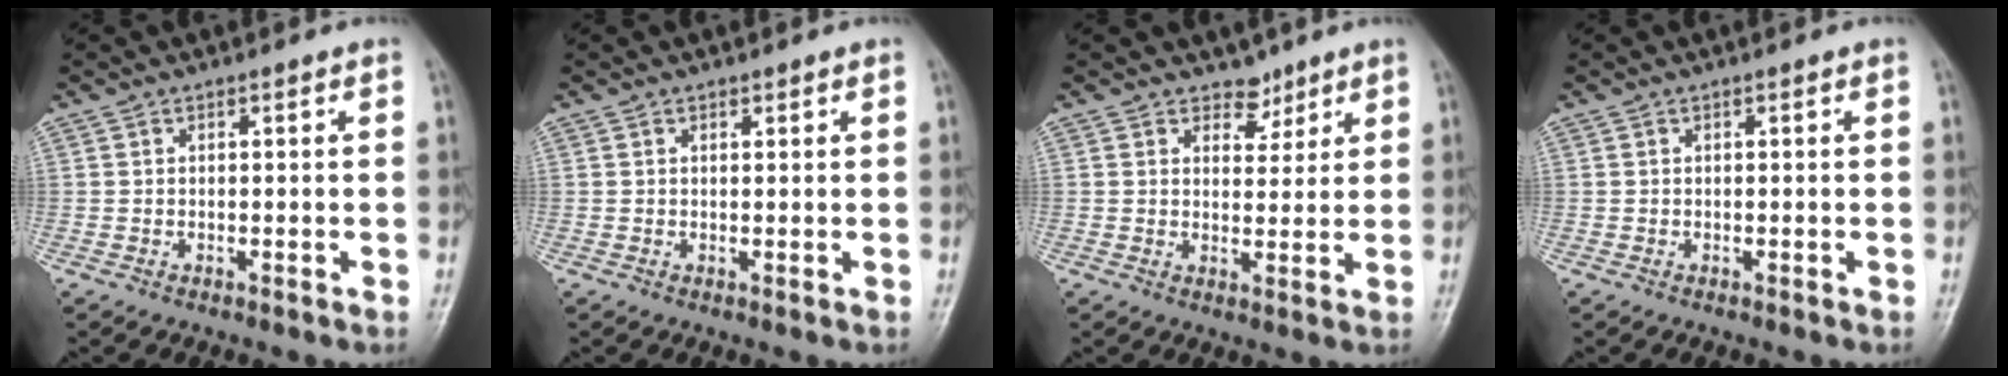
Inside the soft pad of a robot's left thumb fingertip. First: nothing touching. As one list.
[{"total": 0.7, "force": [0.5, 0.4, 0.1], "torque": [0.003, -0.004, 0.007]}, {"total": 3.6, "force": [2.8, 2.2, 0.7], "torque": [0.014, -0.020, 0.044]}, {"total": 0.0}]